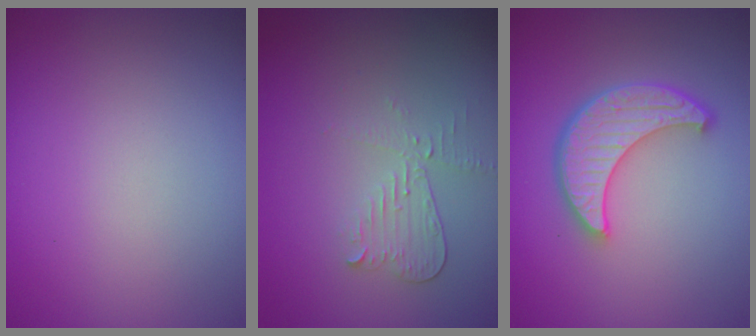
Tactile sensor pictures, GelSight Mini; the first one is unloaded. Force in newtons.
{"total": 2.1, "press": 2.0, "slide": 0.5}
{"total": 5.5, "press": 4.2, "slide": 3.4}